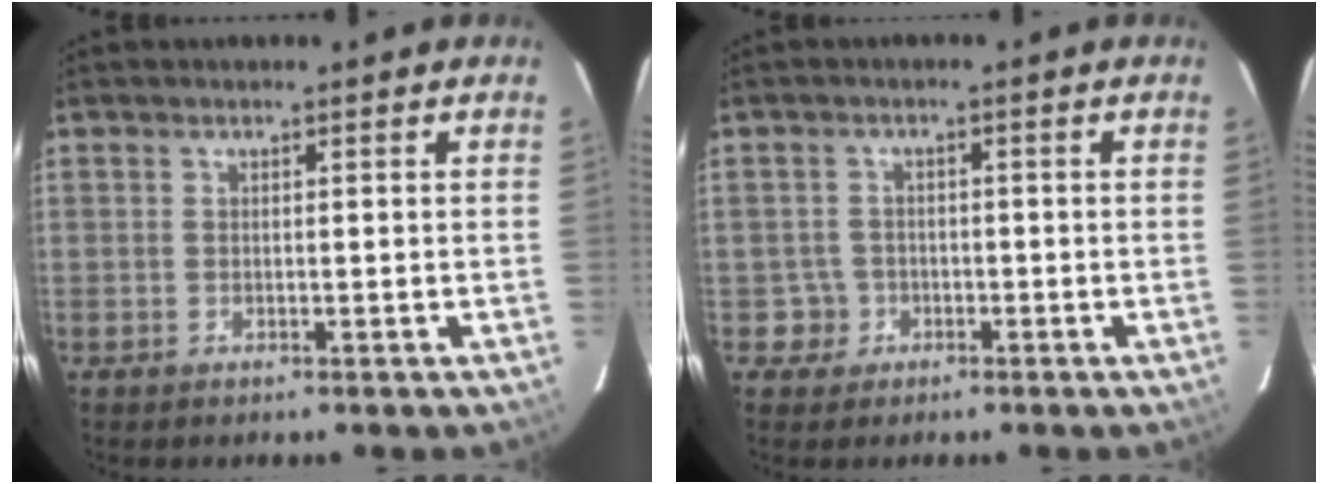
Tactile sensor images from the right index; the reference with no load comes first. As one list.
[{"total": 3.4, "force": [-1.2, 3.2, -0.3], "torque": [0.007, 0.020, -0.018]}]